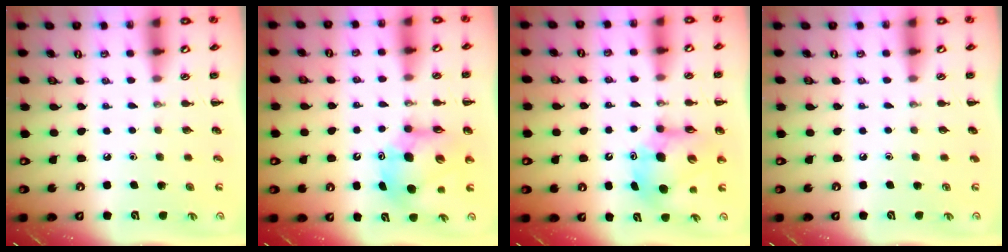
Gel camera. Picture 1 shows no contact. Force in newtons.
{"total": 10.2, "press": 9.8, "slide": 2.9}
{"total": 10.2, "press": 9.8, "slide": 2.9}
{"total": 0.0}